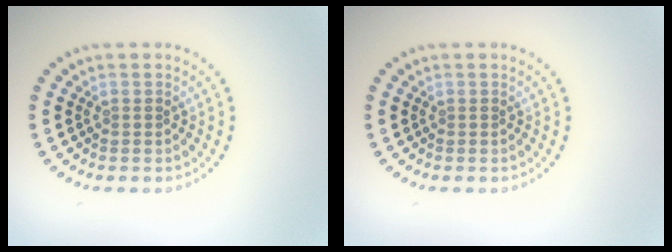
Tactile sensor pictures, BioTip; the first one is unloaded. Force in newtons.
{"total": 0.0}